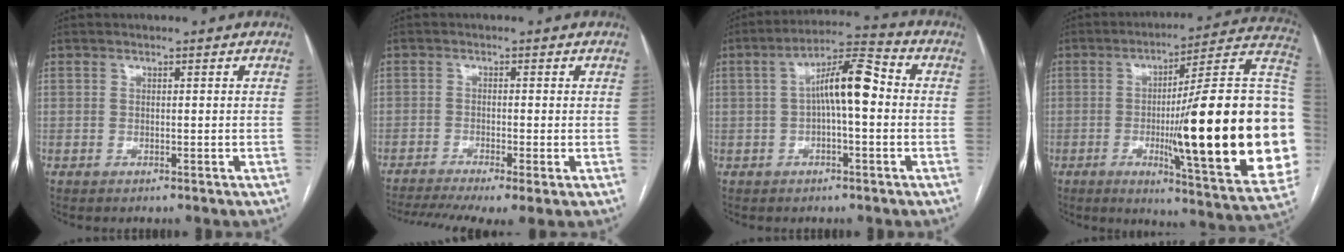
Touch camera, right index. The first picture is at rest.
{"total": 10.2, "force": [-6.9, 1.7, 7.4], "torque": [-0.130, -0.008, -0.112]}
{"total": 8.9, "force": [0.2, 1.9, 8.7], "torque": [-0.153, 0.032, -0.001]}
{"total": 32.1, "force": [-2.9, 2.9, 31.8], "torque": [-0.350, 0.008, -0.050]}